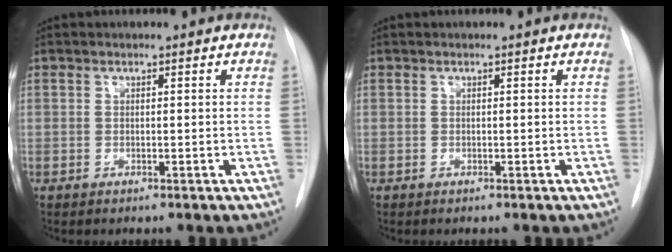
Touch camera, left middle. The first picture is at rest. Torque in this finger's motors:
{"motor_torque": [0.00, 0.00, 0.00, 0.00]}